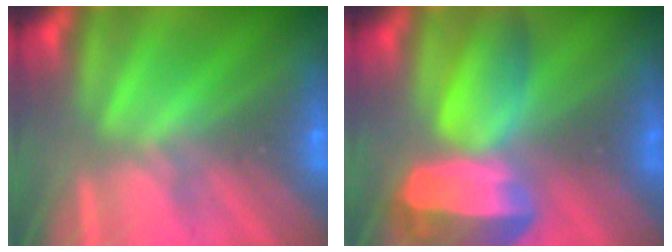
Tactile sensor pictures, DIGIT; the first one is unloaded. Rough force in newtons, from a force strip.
{"total": 7.0}